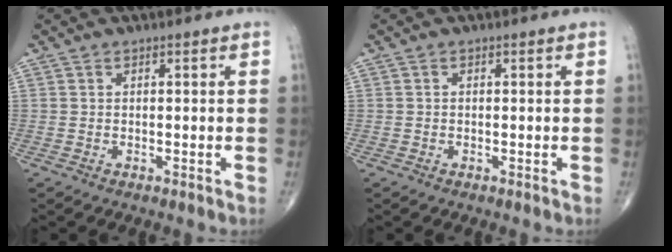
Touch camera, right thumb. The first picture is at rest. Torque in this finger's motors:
{"motor_torque": [0.12, 0.14, 0.17, 0.29, -0.01]}